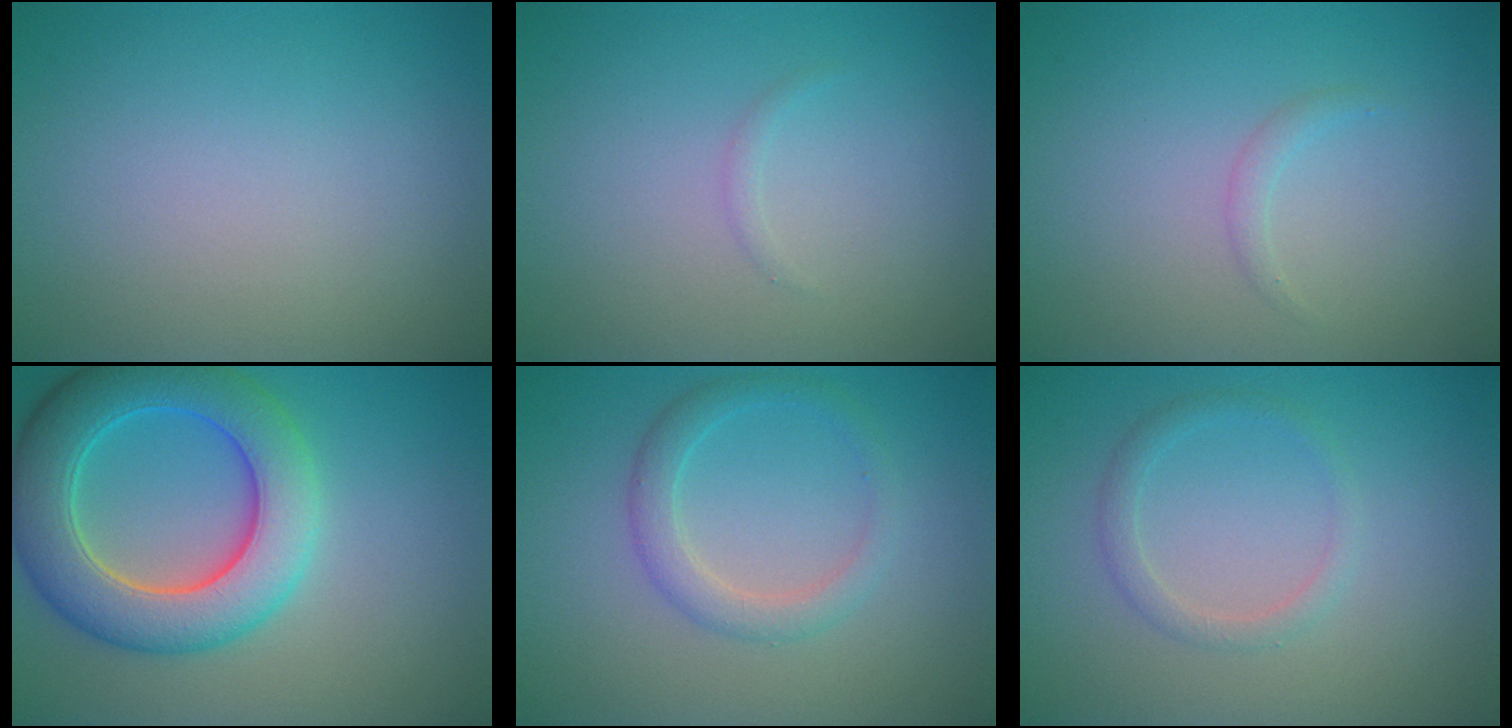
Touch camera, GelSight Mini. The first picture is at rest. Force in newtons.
{"total": 0.5, "press": 0.5, "slide": 0.0}
{"total": 0.8, "press": 0.8, "slide": 0.1}
{"total": 8.4, "press": 8.4, "slide": 0.3}
{"total": 2.5, "press": 2.5, "slide": 0.2}
{"total": 1.5, "press": 1.5, "slide": 0.1}